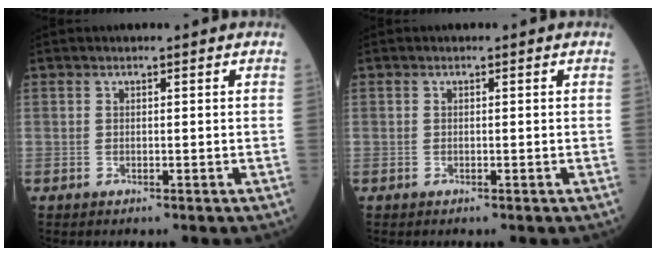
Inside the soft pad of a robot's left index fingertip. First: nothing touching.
{"total": 0.0}